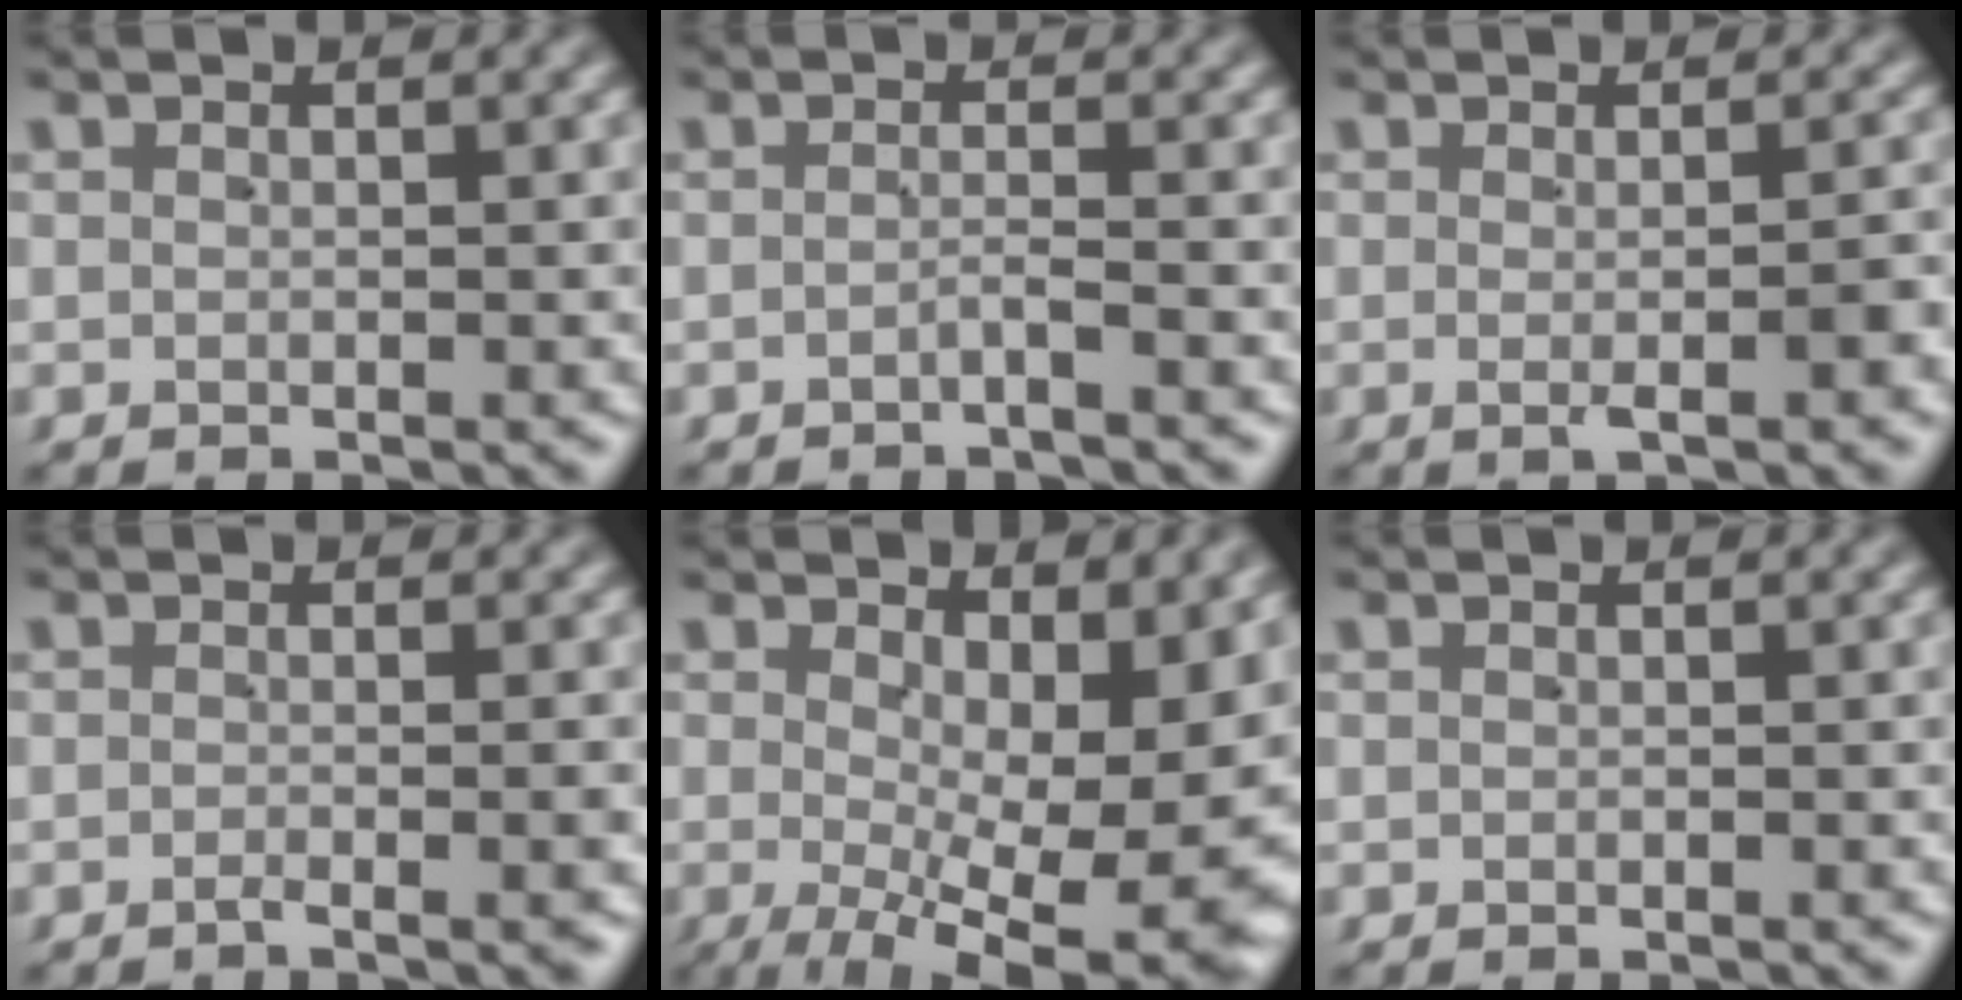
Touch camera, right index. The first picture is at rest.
{"total": 1.2, "force": [-1.1, -0.3, 0.4], "torque": [-0.007, 0.000, -0.024]}
{"total": 2.4, "force": [-1.0, 0.1, 2.2], "torque": [-0.035, 0.001, -0.015]}
{"total": 1.7, "force": [-1.1, -0.1, 1.3], "torque": [-0.013, 0.005, -0.024]}
{"total": 9.6, "force": [-1.6, 3.6, 8.7], "torque": [-0.120, -0.050, 0.002]}
{"total": 0.0}